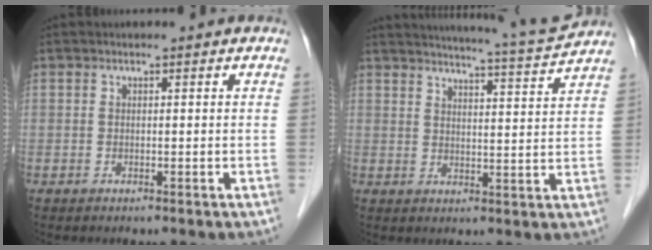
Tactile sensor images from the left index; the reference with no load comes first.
{"total": 10.6, "force": [10.1, -1.7, 2.6], "torque": [-0.051, -0.026, 0.136]}